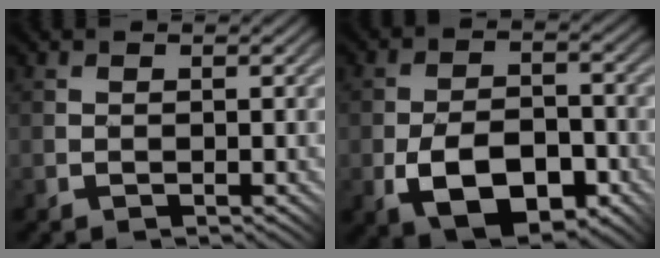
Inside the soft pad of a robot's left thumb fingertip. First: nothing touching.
{"total": 9.3, "force": [-3.8, 5.2, 6.8], "torque": [-0.135, -0.009, -0.062]}